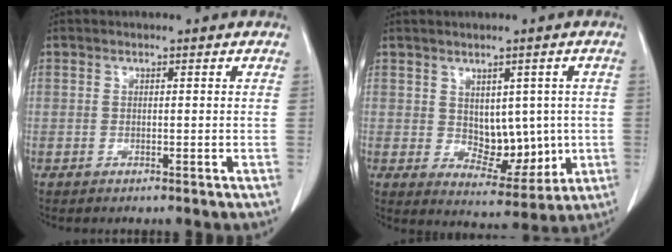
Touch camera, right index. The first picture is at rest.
{"total": 7.9, "force": [0.2, 4.8, 6.3], "torque": [-0.077, 0.000, 0.024]}